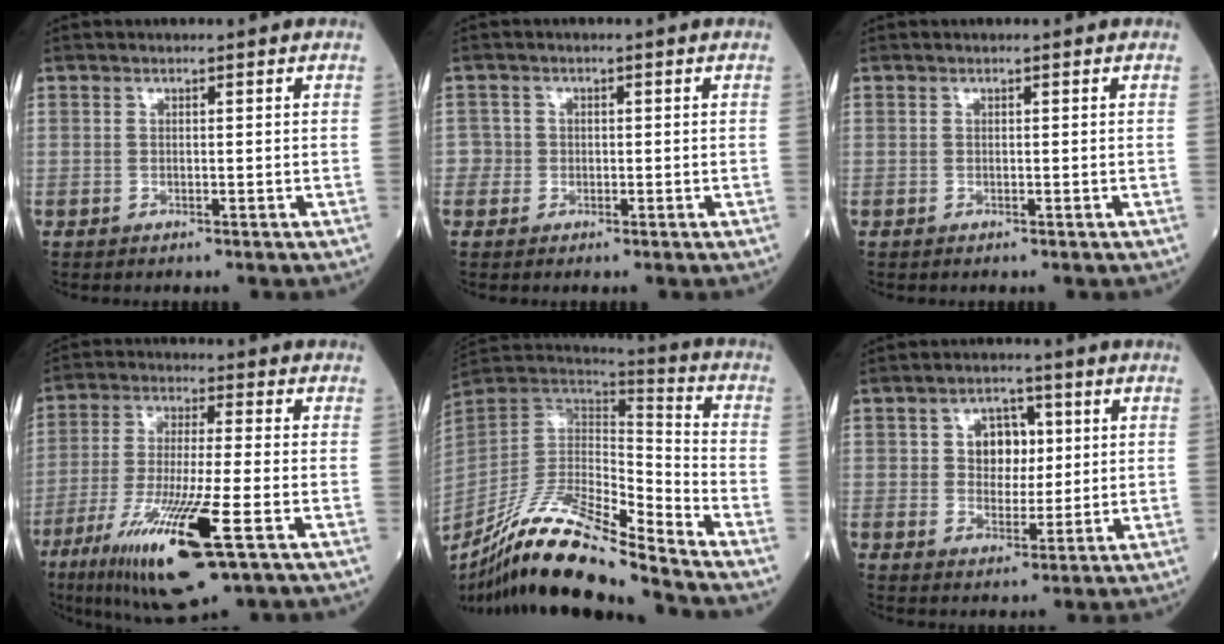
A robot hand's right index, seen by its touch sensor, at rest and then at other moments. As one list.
[{"total": 1.8, "force": [-0.3, 1.8, -0.3], "torque": [0.016, 0.010, -0.009]}, {"total": 0.0}, {"total": 16.9, "force": [-7.7, 1.6, 15.0], "torque": [-0.296, -0.043, -0.130]}, {"total": 19.6, "force": [-15.7, 1.3, 11.7], "torque": [-0.239, -0.010, -0.292]}, {"total": 6.0, "force": [1.5, 4.1, 4.0], "torque": [-0.063, 0.014, 0.031]}]